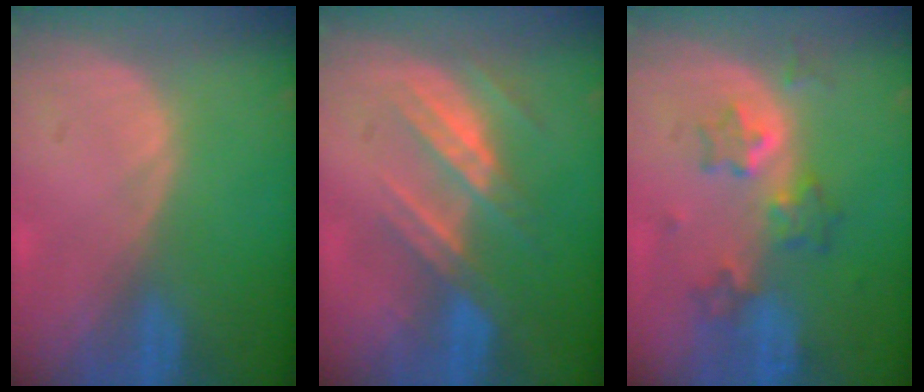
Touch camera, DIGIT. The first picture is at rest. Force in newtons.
{"total": 7.2, "press": 6.6, "slide": 2.8}
{"total": 6.2, "press": 5.9, "slide": 2.0}